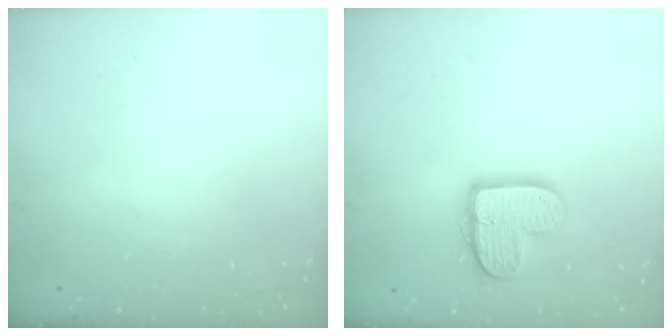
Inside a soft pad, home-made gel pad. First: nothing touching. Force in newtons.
{"total": 12.6, "press": 12.6, "slide": 0.9}